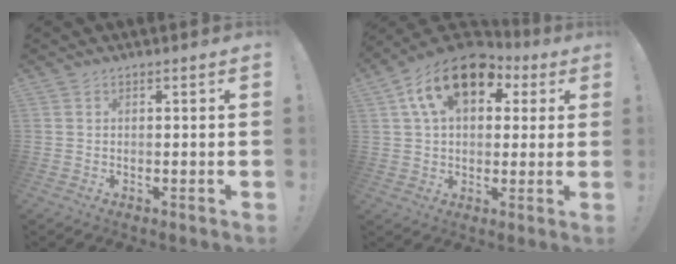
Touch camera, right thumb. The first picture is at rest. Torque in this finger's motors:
{"motor_torque": [0.13, 2.05, 1.86, 0.42, 0.56]}